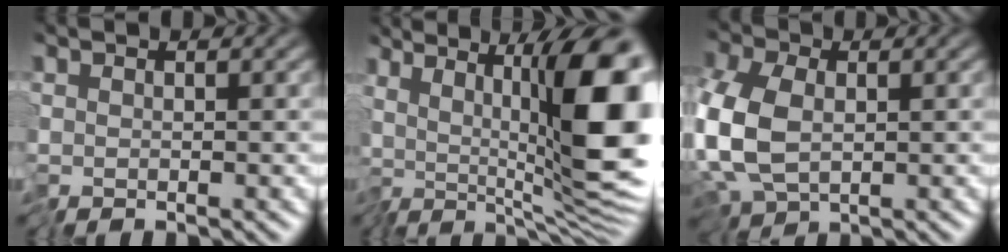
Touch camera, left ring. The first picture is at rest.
{"total": 14.3, "force": [2.3, 5.8, 12.9], "torque": [-0.196, 0.004, 0.028]}
{"total": 8.6, "force": [-1.8, 5.5, 6.3], "torque": [-0.169, -0.006, -0.043]}